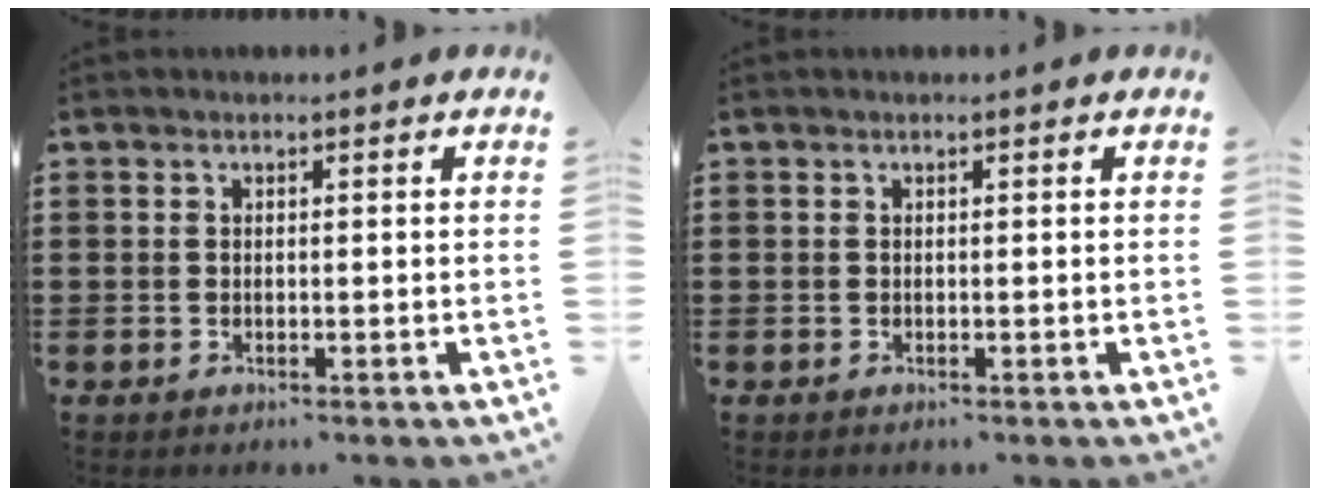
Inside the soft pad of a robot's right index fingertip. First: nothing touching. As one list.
[{"total": 0.0}]